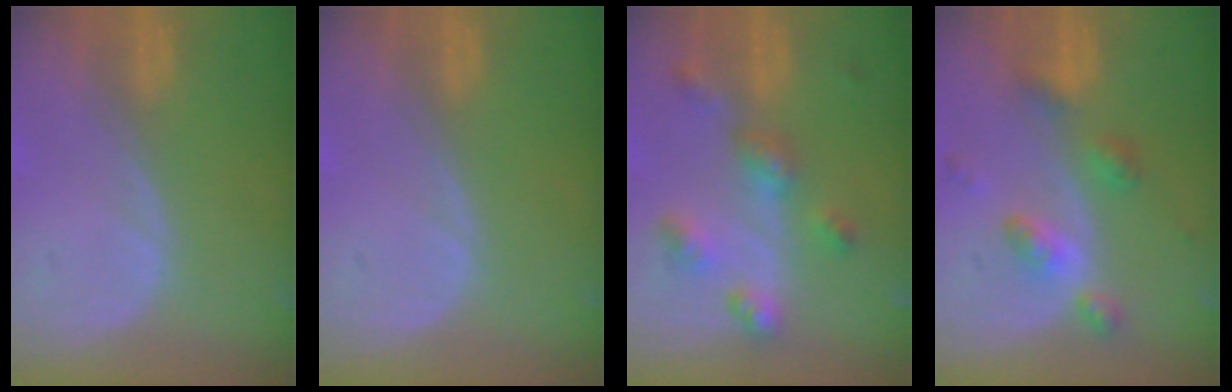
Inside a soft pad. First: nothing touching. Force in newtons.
{"total": 0.0}
{"total": 6.9, "press": 6.0, "slide": 3.3}
{"total": 5.7, "press": 5.6, "slide": 0.3}